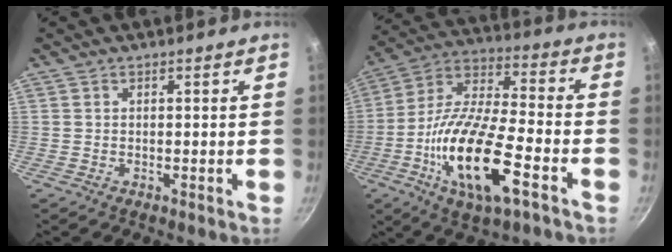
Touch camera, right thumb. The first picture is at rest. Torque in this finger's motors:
{"motor_torque": [-0.02, 1.09, 1.82, -0.95, 0.62]}